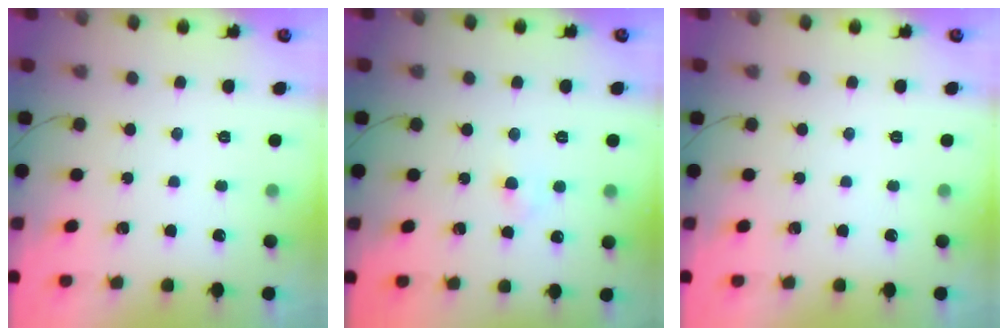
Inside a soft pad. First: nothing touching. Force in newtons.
{"total": 2.8, "press": 2.6, "slide": 1.0}
{"total": 0.0}